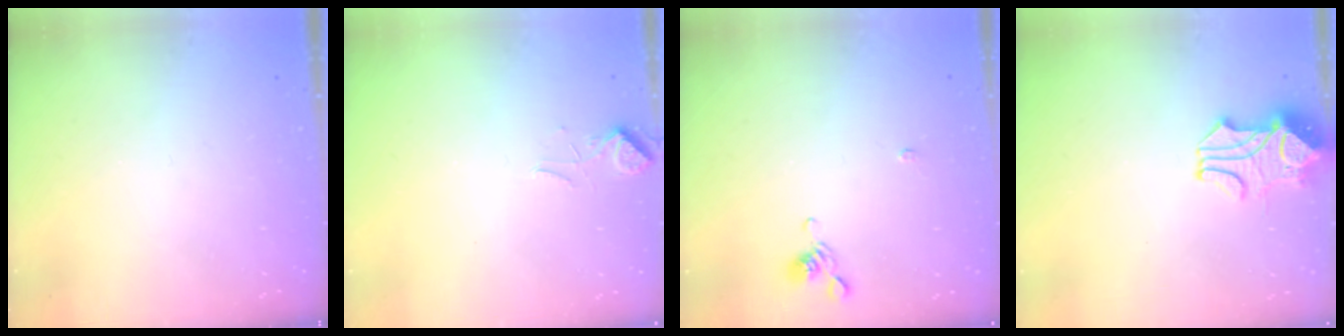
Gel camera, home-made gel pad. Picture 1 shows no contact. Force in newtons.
{"total": 2.2, "press": 2.1, "slide": 0.7}
{"total": 4.4, "press": 4.4, "slide": 0.3}
{"total": 2.4, "press": 2.0, "slide": 1.2}